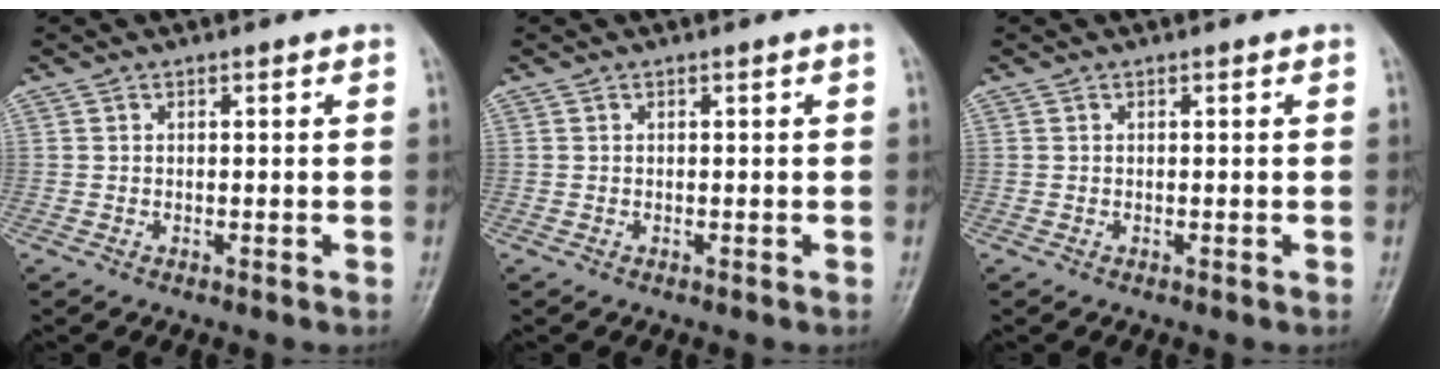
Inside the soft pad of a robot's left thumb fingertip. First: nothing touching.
{"total": 0.0}
{"total": 0.0}